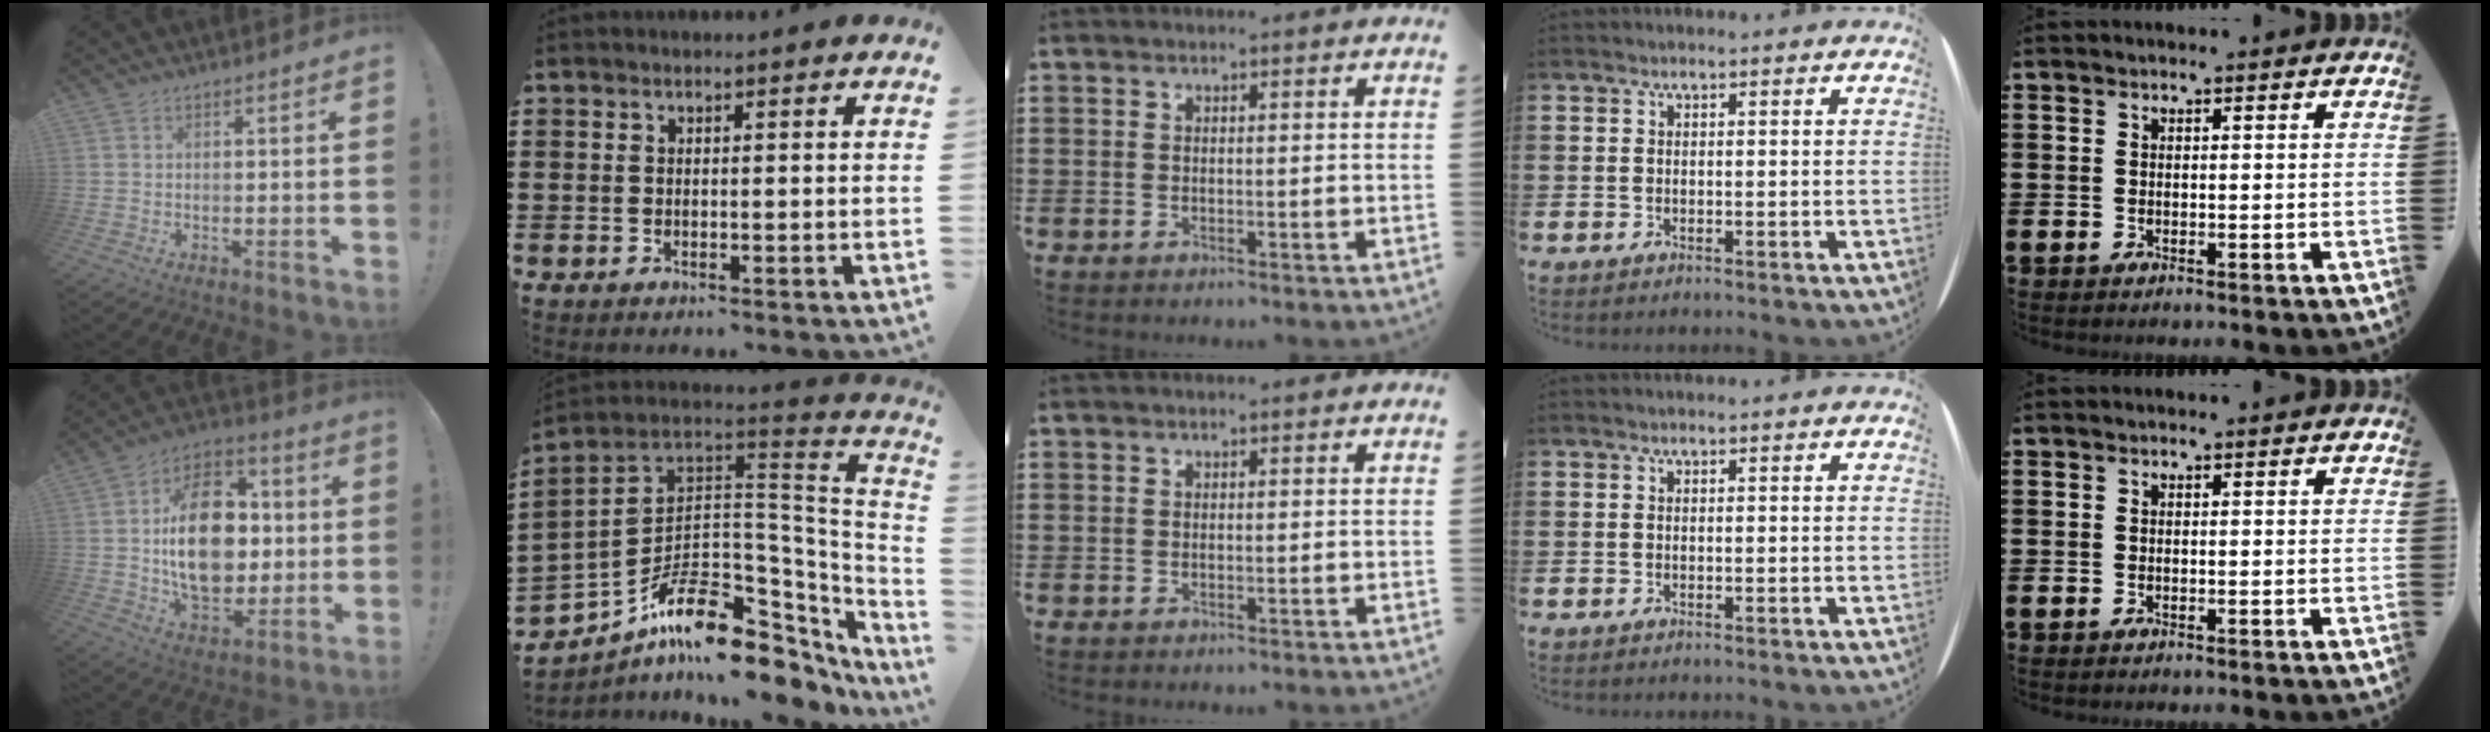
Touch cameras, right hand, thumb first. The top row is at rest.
{"thumb": {"total": 22.9, "force": [0.7, 15.5, 16.9], "torque": [-0.278, 0.006, 0.021]}, "index": {"total": 12.6, "force": [-8.0, 6.0, 7.8], "torque": [-0.146, 0.010, -0.148]}}